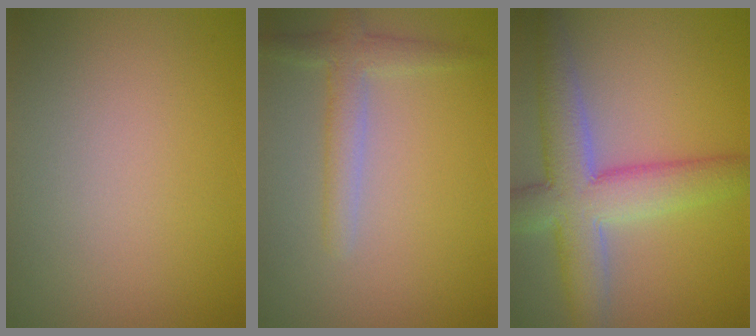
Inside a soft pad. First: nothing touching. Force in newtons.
{"total": 2.6, "press": 2.6, "slide": 0.2}
{"total": 7.5, "press": 7.5, "slide": 0.4}